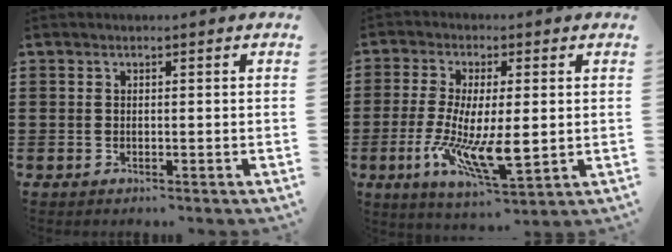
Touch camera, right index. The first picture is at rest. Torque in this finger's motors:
{"motor_torque": [1.41, 0.73, 1.00, 0.21]}